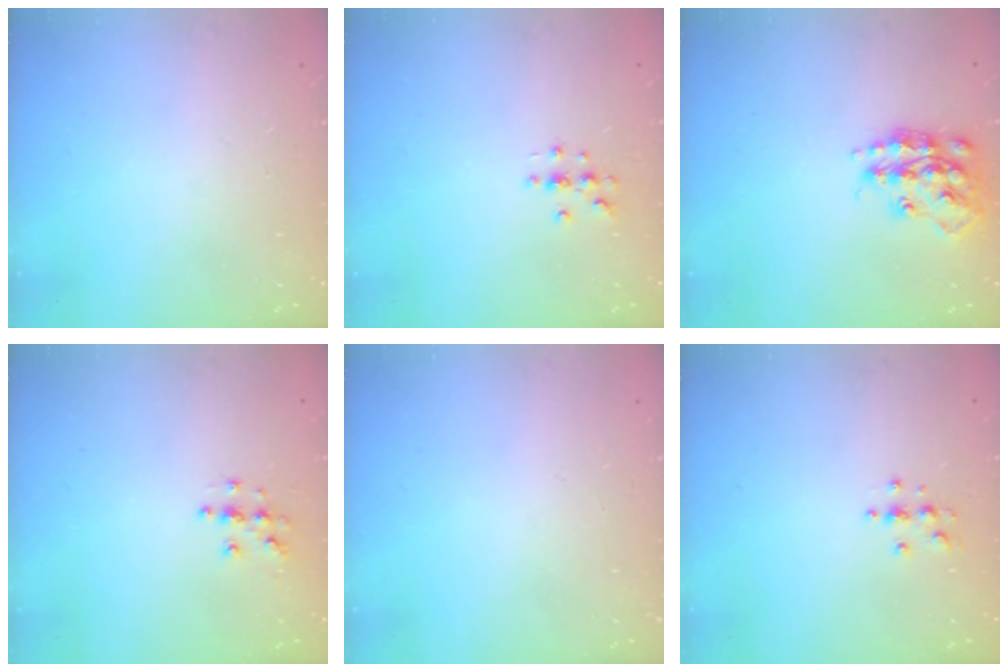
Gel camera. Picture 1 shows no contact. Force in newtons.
{"total": 3.7, "press": 3.7, "slide": 0.4}
{"total": 15.9, "press": 15.8, "slide": 1.0}
{"total": 5.6, "press": 5.6, "slide": 0.2}
{"total": 0.0}
{"total": 3.3, "press": 3.3, "slide": 0.5}